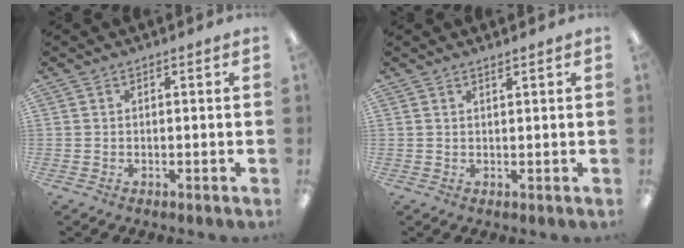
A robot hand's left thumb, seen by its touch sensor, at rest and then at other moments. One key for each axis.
{"total": 1.0, "fx": 0.9, "fy": 0.0, "fz": 0.3, "tx": -0.007, "ty": -0.002, "tz": 0.017}